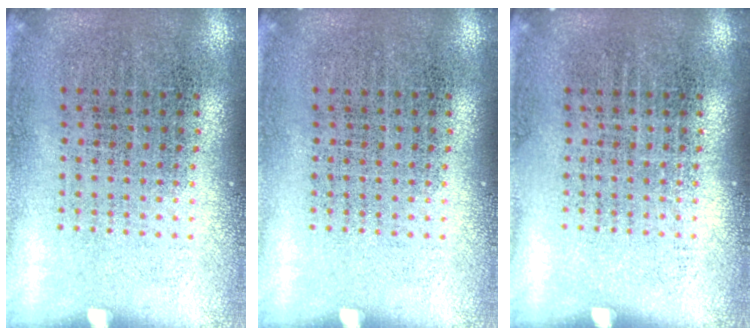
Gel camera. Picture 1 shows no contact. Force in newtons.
{"total": 0.0}
{"total": 0.0}